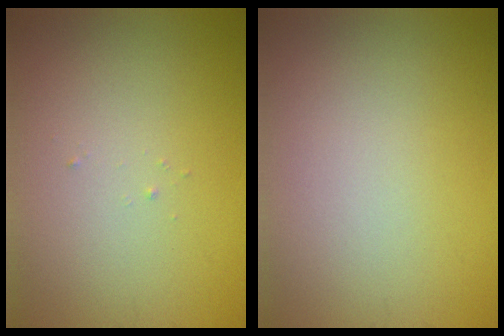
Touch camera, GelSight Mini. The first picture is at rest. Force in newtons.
{"total": 0.0}